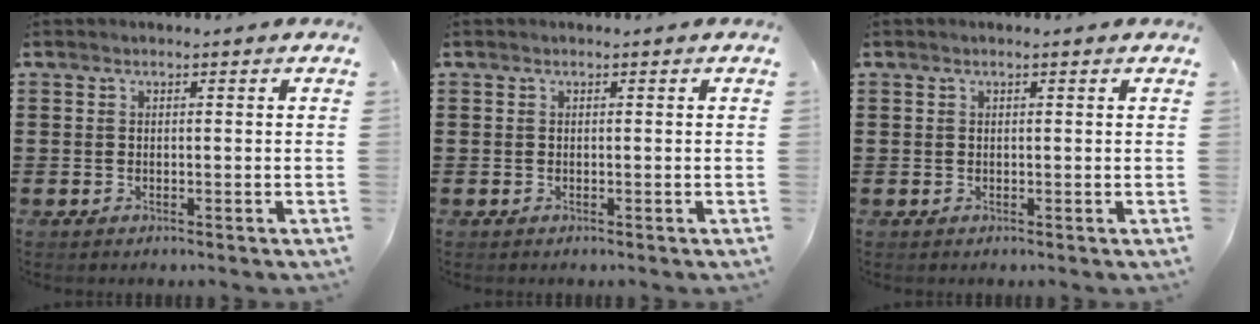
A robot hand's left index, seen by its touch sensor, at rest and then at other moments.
{"total": 0.0}
{"total": 0.6, "force": [0.3, -0.1, 0.4], "torque": [-0.008, 0.000, 0.007]}